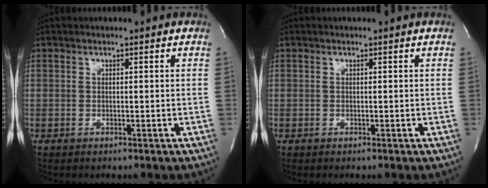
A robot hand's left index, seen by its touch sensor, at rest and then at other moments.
{"total": 0.0}